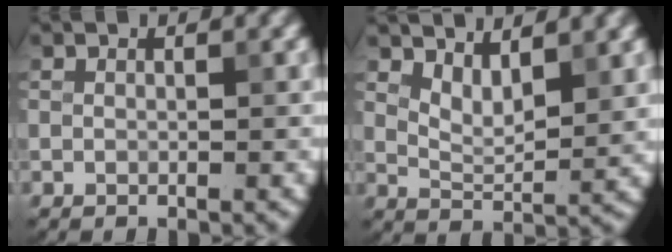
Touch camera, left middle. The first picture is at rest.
{"total": 3.2, "force": [2.1, 1.2, 2.1], "torque": [-0.041, -0.010, 0.043]}